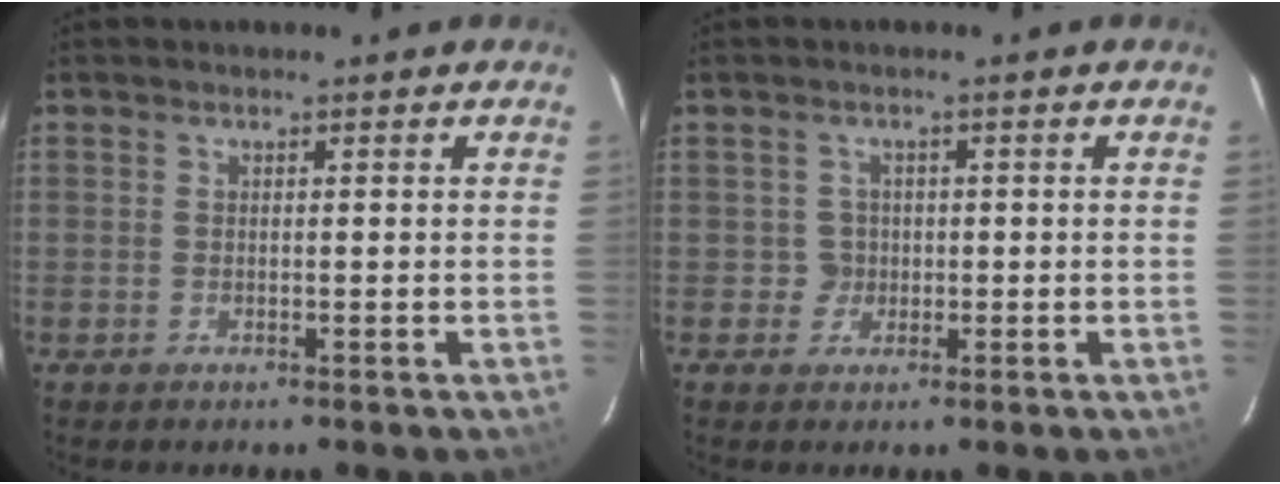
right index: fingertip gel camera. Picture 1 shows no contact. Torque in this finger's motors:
{"motor_torque": [-0.20, 0.13, -0.04, 0.00]}